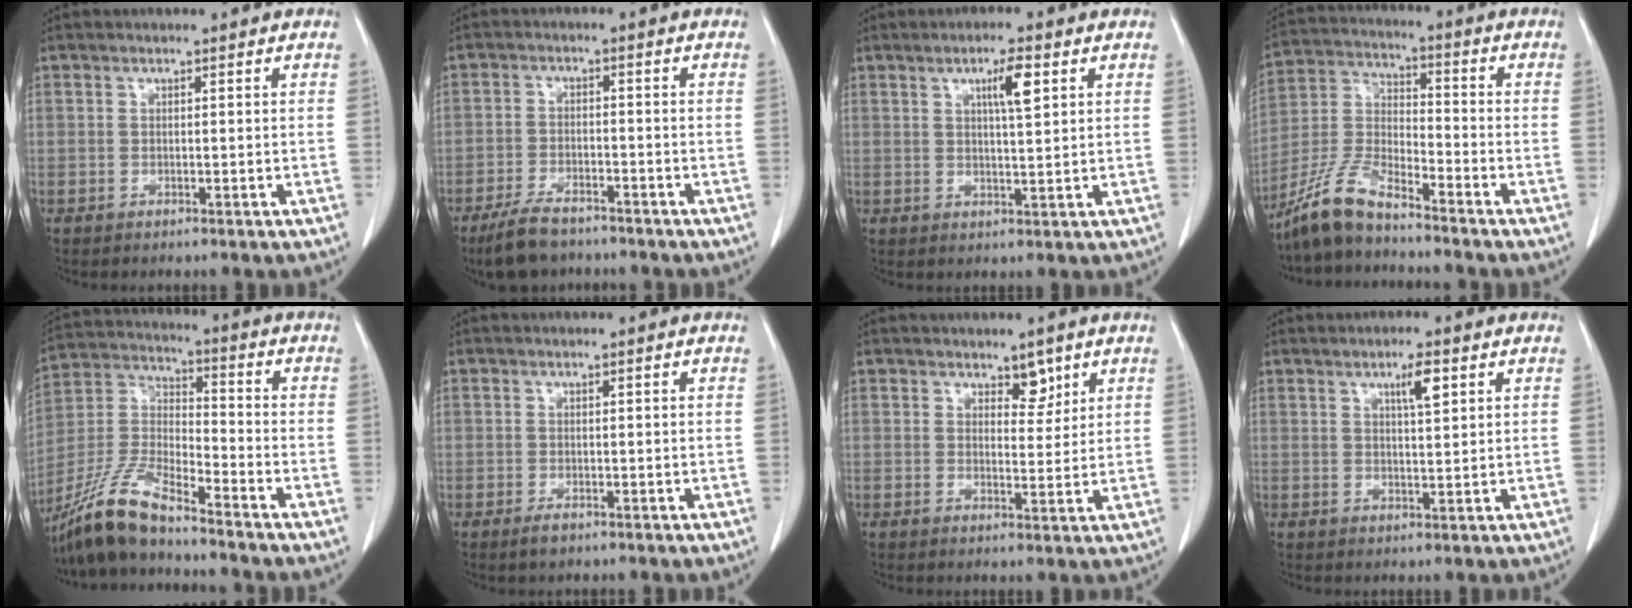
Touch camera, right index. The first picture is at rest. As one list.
[{"total": 6.8, "force": [-5.5, 2.3, 3.3], "torque": [-0.066, -0.010, -0.097]}, {"total": 4.7, "force": [2.0, 0.5, 4.2], "torque": [-0.070, 0.000, 0.033]}, {"total": 9.1, "force": [-7.8, 1.5, 4.4], "torque": [-0.107, -0.004, -0.158]}, {"total": 11.8, "force": [-9.9, 1.3, 6.2], "torque": [-0.140, -0.008, -0.194]}, {"total": 1.3, "force": [-0.8, 0.6, 0.9], "torque": [-0.016, -0.002, -0.011]}, {"total": 3.2, "force": [2.2, 1.6, 1.7], "torque": [-0.016, -0.006, 0.035]}, {"total": 3.7, "force": [1.9, 0.5, 3.2], "torque": [-0.053, -0.001, 0.031]}]